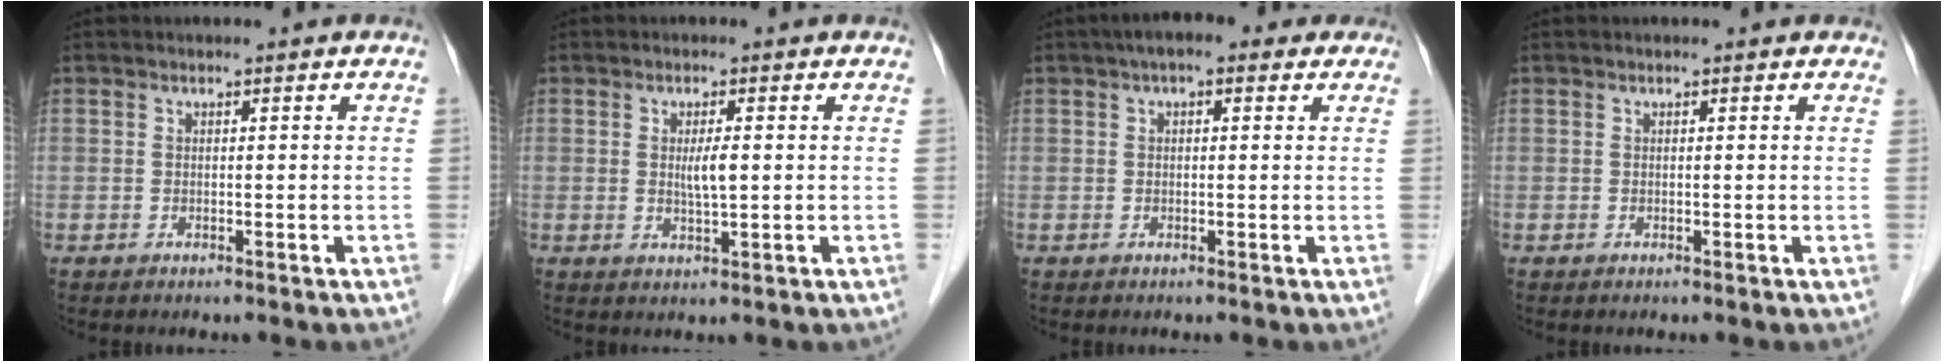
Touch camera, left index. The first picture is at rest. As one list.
[{"total": 2.8, "force": [0.2, 0.3, 2.7], "torque": [-0.051, -0.002, 0.006]}, {"total": 5.3, "force": [3.1, 2.5, 3.5], "torque": [-0.049, 0.038, 0.038]}, {"total": 1.2, "force": [1.0, 0.4, 0.5], "torque": [-0.008, 0.004, 0.004]}]